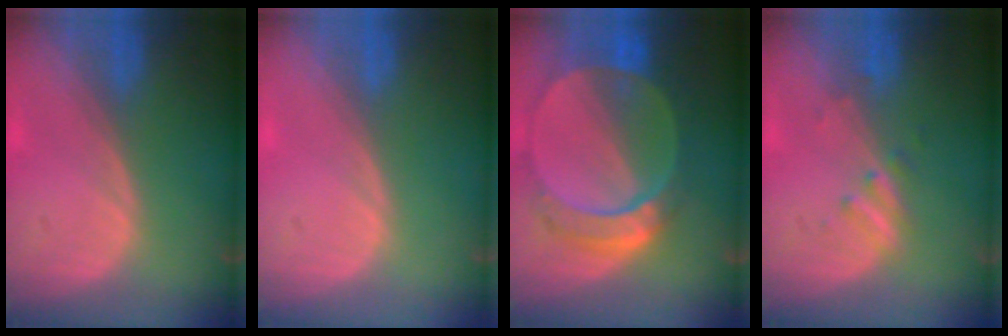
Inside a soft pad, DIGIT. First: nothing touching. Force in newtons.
{"total": 0.0}
{"total": 9.6, "press": 8.4, "slide": 4.7}
{"total": 2.3, "press": 2.3, "slide": 0.3}